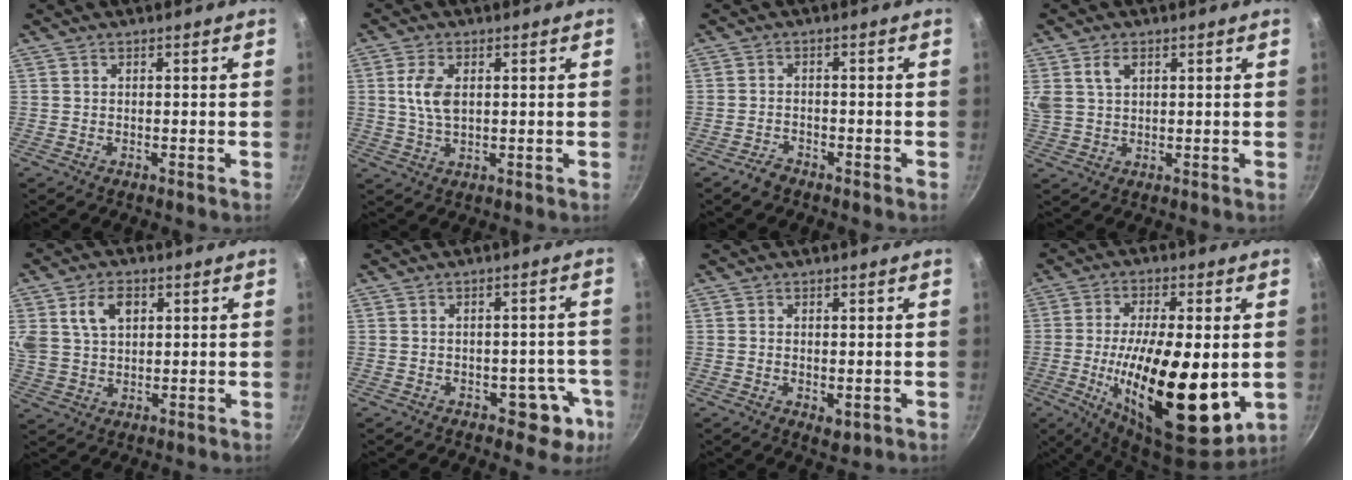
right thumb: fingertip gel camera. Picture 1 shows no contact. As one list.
[{"total": 6.0, "force": [1.2, 3.3, 4.8], "torque": [-0.092, 0.001, 0.023]}, {"total": 2.5, "force": [-2.0, 1.2, 0.8], "torque": [-0.010, 0.024, -0.032]}, {"total": 7.0, "force": [3.0, 4.7, 4.2], "torque": [-0.074, 0.006, 0.061]}, {"total": 10.0, "force": [3.7, 6.9, 6.2], "torque": [-0.107, 0.001, 0.071]}, {"total": 7.0, "force": [-2.9, 4.6, 4.3], "torque": [-0.009, 0.031, -0.024]}, {"total": 2.9, "force": [-0.3, 1.7, 2.3], "torque": [-0.034, -0.010, -0.003]}, {"total": 22.4, "force": [-2.8, 8.4, 20.6], "torque": [-0.337, -0.007, -0.044]}]